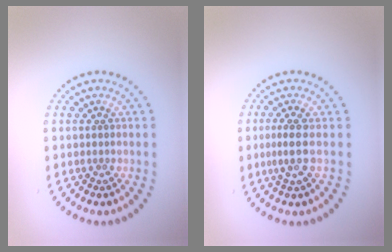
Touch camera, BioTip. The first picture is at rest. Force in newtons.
{"total": 2.1, "press": 1.6, "slide": 1.3}